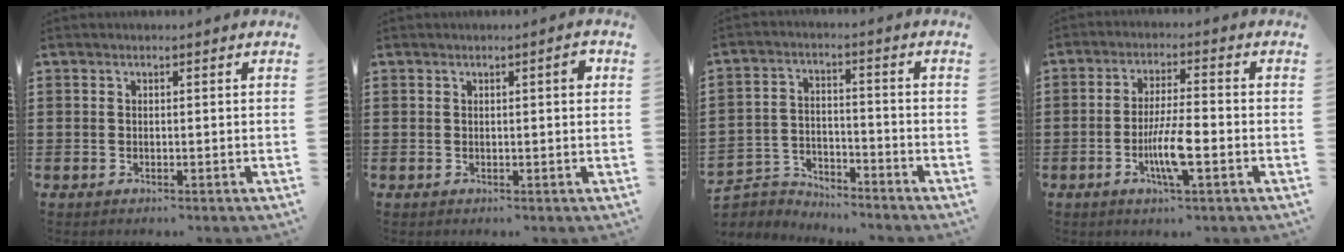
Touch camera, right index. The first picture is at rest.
{"total": 1.5, "force": [0.3, 0.1, 1.4], "torque": [-0.019, -0.002, 0.001]}
{"total": 5.0, "force": [-4.9, 0.9, -0.1], "torque": [-0.016, 0.002, -0.107]}
{"total": 7.1, "force": [-2.2, 1.2, 6.6], "torque": [-0.128, -0.010, -0.041]}